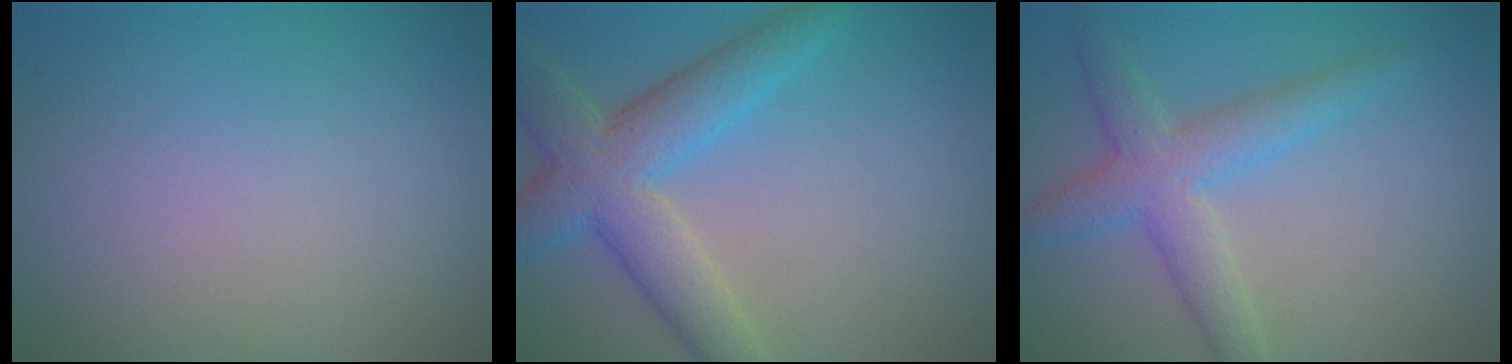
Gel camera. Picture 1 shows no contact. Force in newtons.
{"total": 6.2, "press": 6.2, "slide": 0.5}
{"total": 4.2, "press": 4.2, "slide": 0.1}